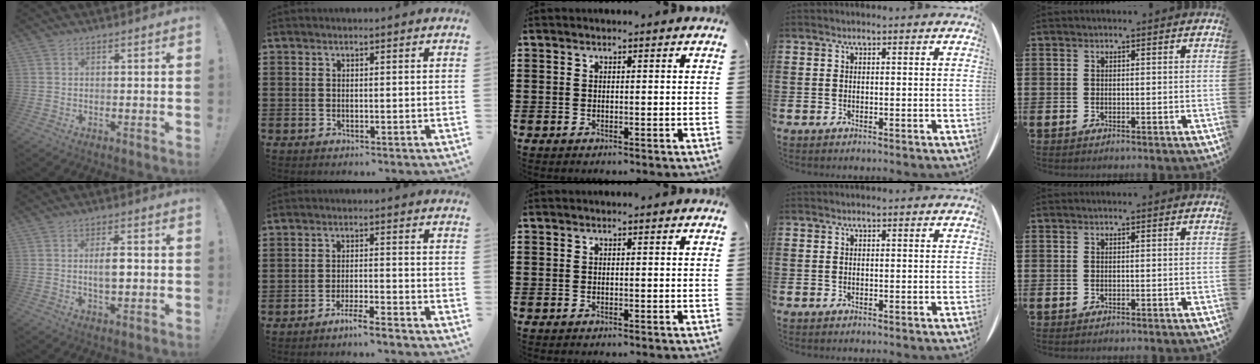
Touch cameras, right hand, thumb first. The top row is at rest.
{"thumb": {"total": 5.7, "force": [-0.1, 2.6, 5.1], "torque": [-0.081, 0.001, -0.008]}, "index": {"total": 3.5, "force": [-3.3, -0.4, 1.3], "torque": [-0.030, -0.003, -0.064]}}